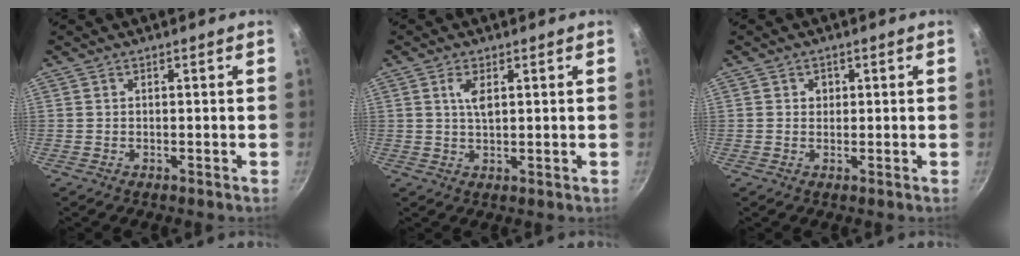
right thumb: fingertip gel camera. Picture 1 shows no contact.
{"total": 3.6, "force": [1.2, 1.4, 3.1], "torque": [-0.057, -0.004, 0.025]}
{"total": 1.6, "force": [0.4, 1.5, 0.5], "torque": [-0.001, -0.001, 0.004]}